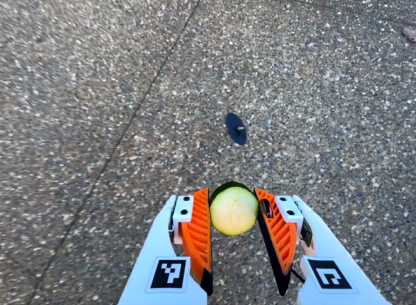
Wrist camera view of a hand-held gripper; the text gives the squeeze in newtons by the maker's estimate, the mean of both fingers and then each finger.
{"total": 8.3, "left": 8.0, "right": 8.6}